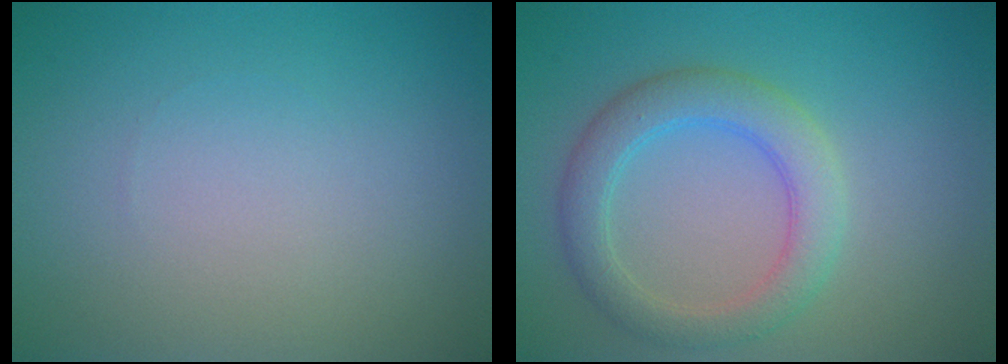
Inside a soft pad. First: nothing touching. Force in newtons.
{"total": 3.9, "press": 3.9, "slide": 0.1}